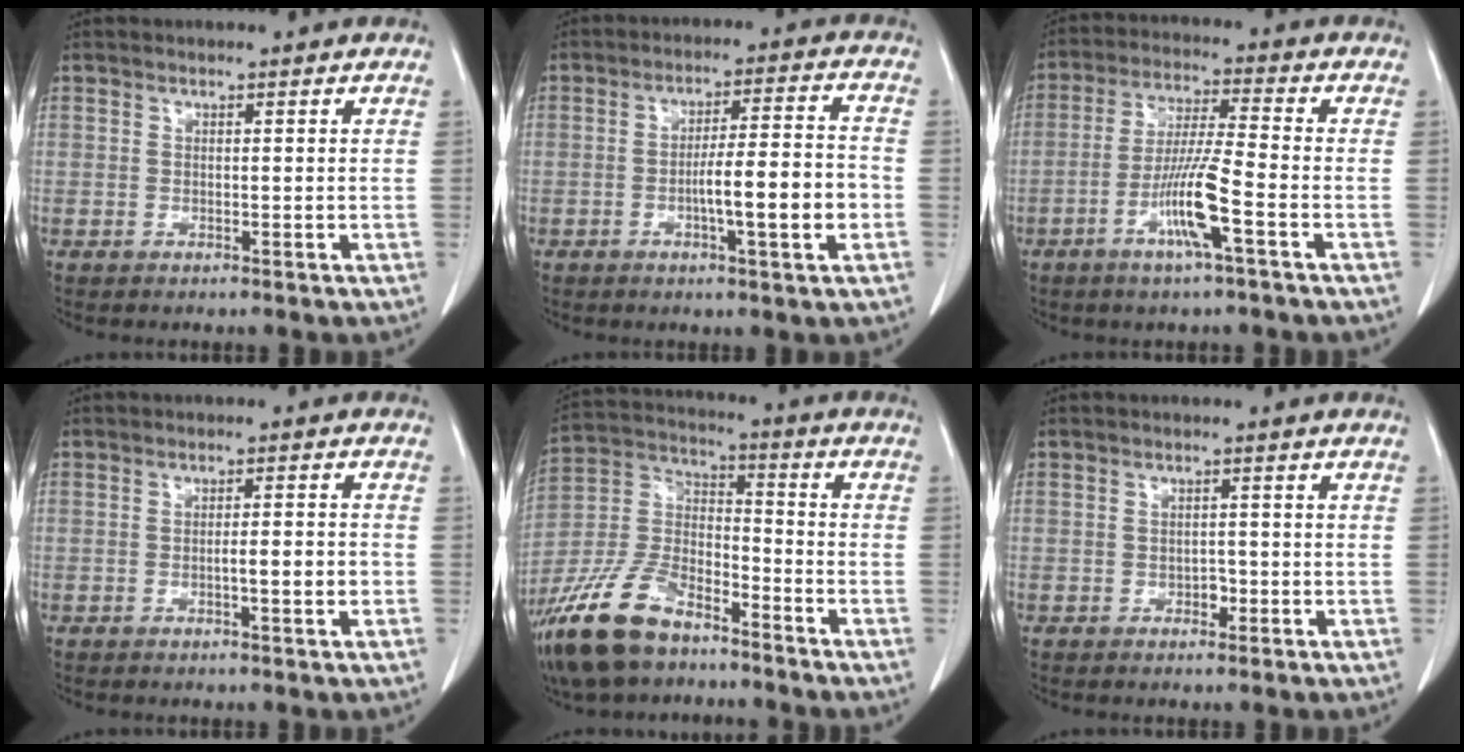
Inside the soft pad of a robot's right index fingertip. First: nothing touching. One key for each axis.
{"total": 9.6, "fx": -2.5, "fy": 0.6, "fz": 9.2, "tx": -0.146, "ty": 0.007, "tz": -0.041}
{"total": 9.2, "fx": -3.8, "fy": -0.2, "fz": 8.4, "tx": -0.166, "ty": -0.008, "tz": -0.075}
{"total": 2.0, "fx": -0.5, "fy": 0.2, "fz": 1.9, "tx": -0.033, "ty": -0.001, "tz": -0.009}
{"total": 15.6, "fx": -11.3, "fy": 6.3, "fz": 8.7, "tx": -0.189, "ty": 0.002, "tz": -0.213}
{"total": 1.4, "fx": -0.6, "fy": 0.9, "fz": 0.8, "tx": -0.010, "ty": 0.004, "tz": -0.008}